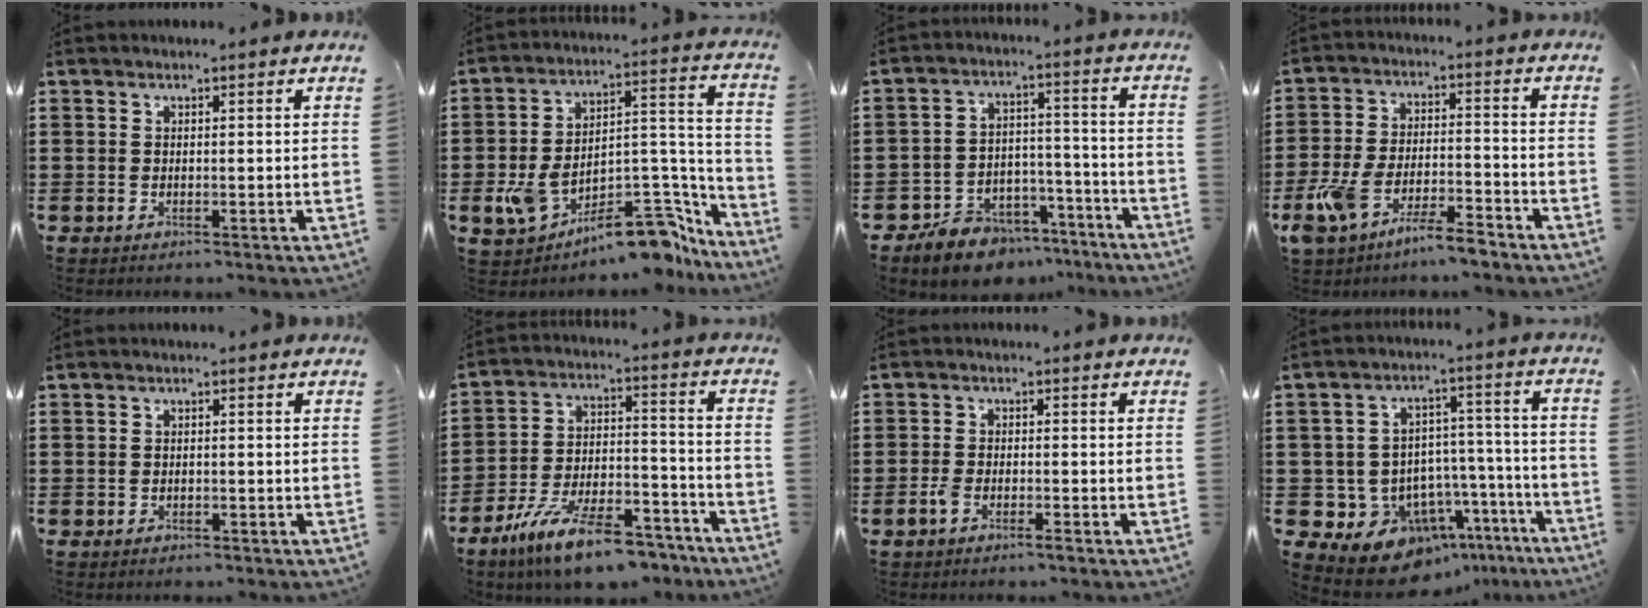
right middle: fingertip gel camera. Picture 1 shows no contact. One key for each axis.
{"total": 13.8, "fx": -9.9, "fy": 4.8, "fz": 8.2, "tx": -0.120, "ty": 0.040, "tz": -0.174}
{"total": 8.2, "fx": -7.7, "fy": 2.7, "fz": 1.1, "tx": -0.017, "ty": 0.037, "tz": -0.146}
{"total": 8.3, "fx": -6.5, "fy": 2.0, "fz": 4.7, "tx": -0.107, "ty": 0.001, "tz": -0.127}
{"total": 0.8, "fx": -0.7, "fy": 0.4, "fz": 0.1, "tx": -0.006, "ty": -0.001, "tz": -0.015}
{"total": 12.8, "fx": -10.5, "fy": 2.4, "fz": 7.0, "tx": -0.129, "ty": 0.032, "tz": -0.199}
{"total": 2.4, "fx": -1.5, "fy": 0.7, "fz": 1.8, "tx": -0.046, "ty": -0.003, "tz": -0.032}
{"total": 11.6, "fx": -9.1, "fy": 6.8, "fz": 2.4, "tx": -0.047, "ty": 0.044, "tz": -0.156}